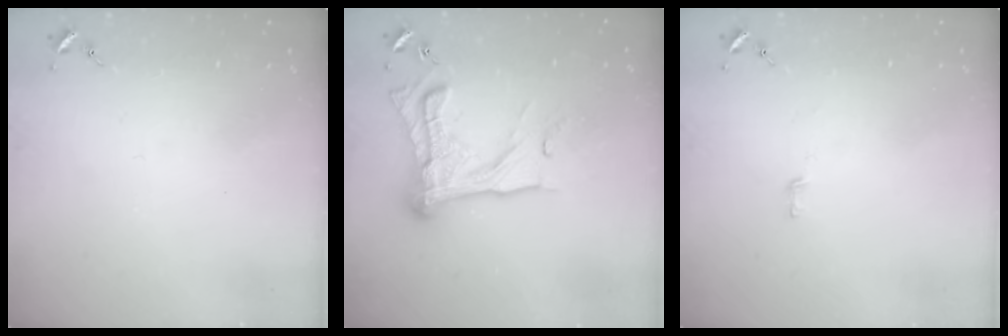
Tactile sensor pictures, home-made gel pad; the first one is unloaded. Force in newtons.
{"total": 21.5, "press": 21.4, "slide": 1.8}
{"total": 2.6, "press": 2.6, "slide": 0.2}